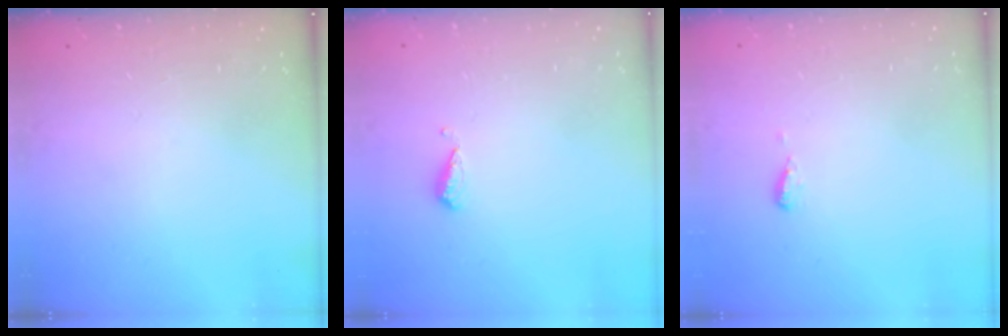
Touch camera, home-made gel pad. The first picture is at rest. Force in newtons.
{"total": 3.6, "press": 3.6, "slide": 0.3}
{"total": 4.7, "press": 4.7, "slide": 0.6}